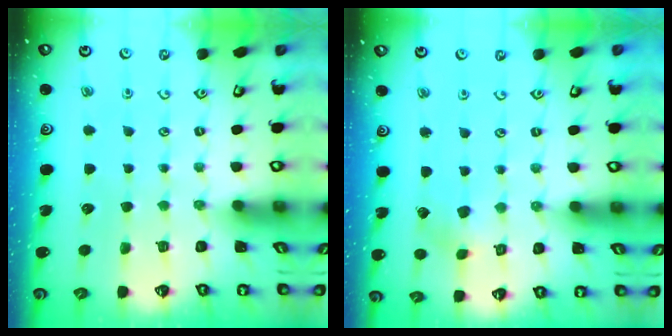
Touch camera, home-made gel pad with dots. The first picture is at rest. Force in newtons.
{"total": 2.9, "press": 2.9, "slide": 0.4}